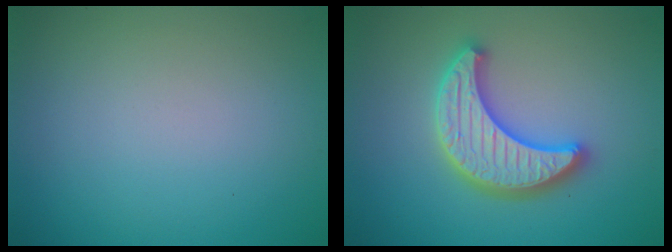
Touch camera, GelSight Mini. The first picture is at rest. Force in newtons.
{"total": 5.3, "press": 5.2, "slide": 0.9}